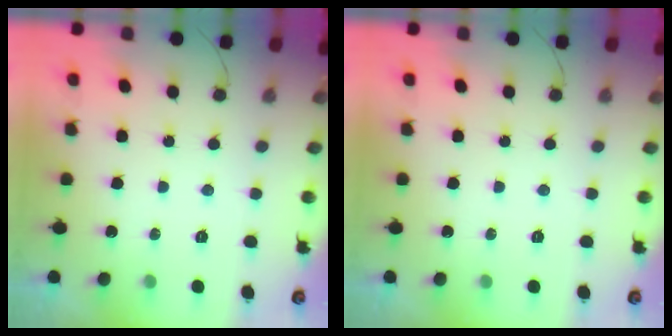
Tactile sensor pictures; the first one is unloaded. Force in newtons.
{"total": 0.0}